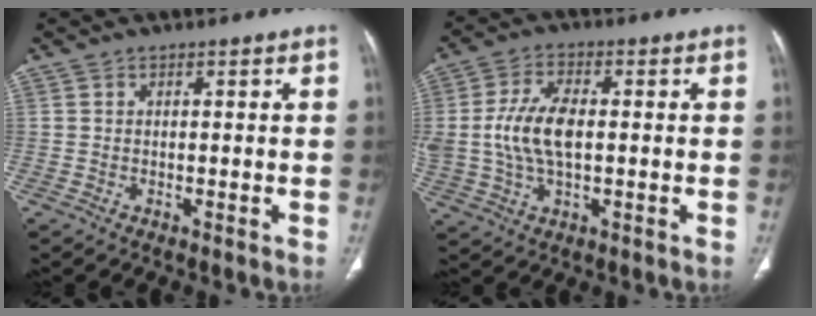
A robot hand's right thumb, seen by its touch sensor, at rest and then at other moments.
{"total": 10.6, "force": [0.3, 5.6, 9.0], "torque": [-0.191, 0.007, 0.009]}